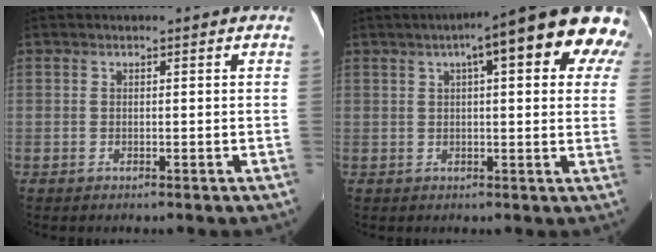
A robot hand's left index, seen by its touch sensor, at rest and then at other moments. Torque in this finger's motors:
{"motor_torque": [1.12, -1.02, 1.05, 0.21]}